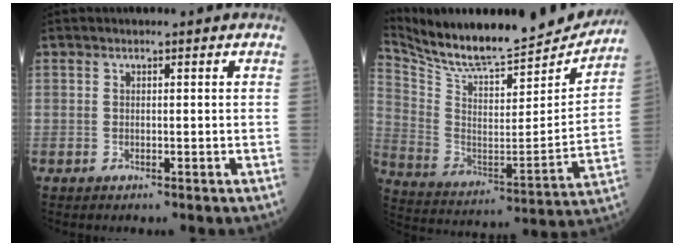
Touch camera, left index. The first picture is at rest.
{"total": 25.0, "force": [23.0, 3.7, 9.0], "torque": [-0.169, -0.054, 0.349]}